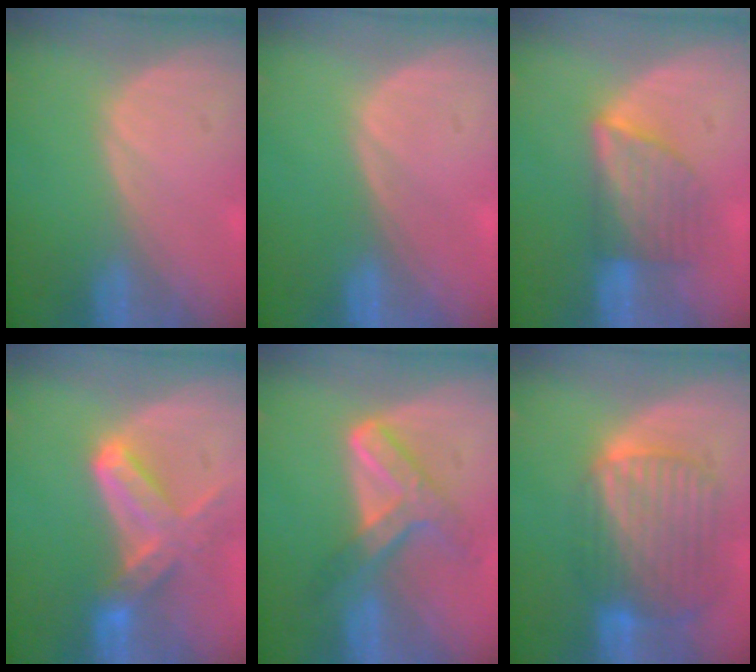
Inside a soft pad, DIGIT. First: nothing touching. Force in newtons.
{"total": 0.0}
{"total": 6.0, "press": 5.9, "slide": 0.7}
{"total": 7.4, "press": 6.7, "slide": 3.2}
{"total": 7.3, "press": 6.1, "slide": 3.9}
{"total": 10.3, "press": 8.6, "slide": 5.6}